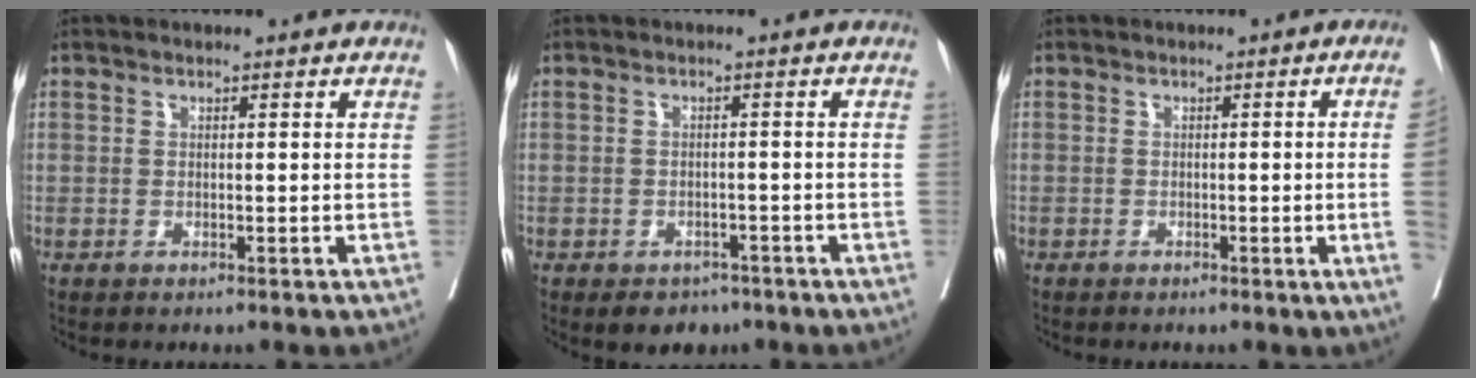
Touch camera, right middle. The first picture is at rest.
{"total": 4.1, "force": [-2.9, 2.6, 1.2], "torque": [-0.005, 0.005, -0.036]}
{"total": 4.3, "force": [-0.6, -1.8, 3.9], "torque": [-0.046, -0.009, -0.008]}